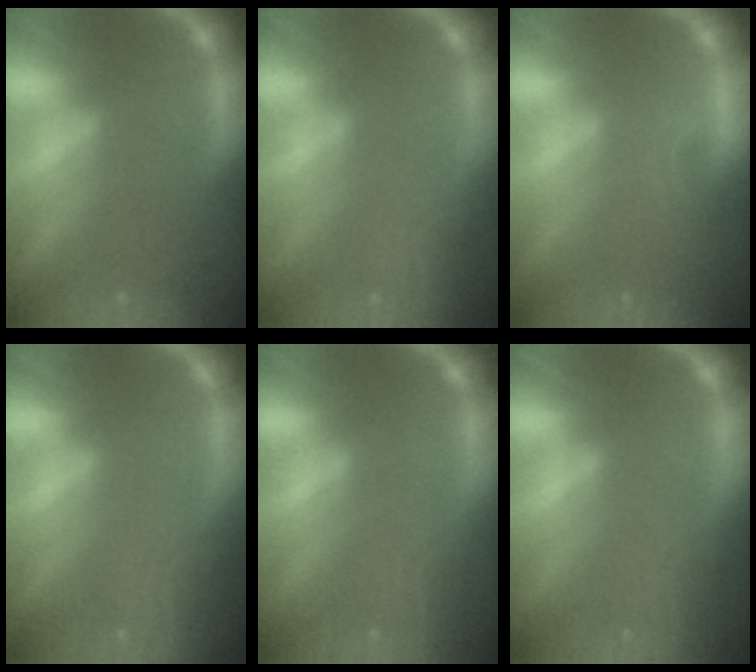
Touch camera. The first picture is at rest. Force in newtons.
{"total": 4.0}
{"total": 1.9}
{"total": 5.0}
{"total": 2.4}
{"total": 2.9}